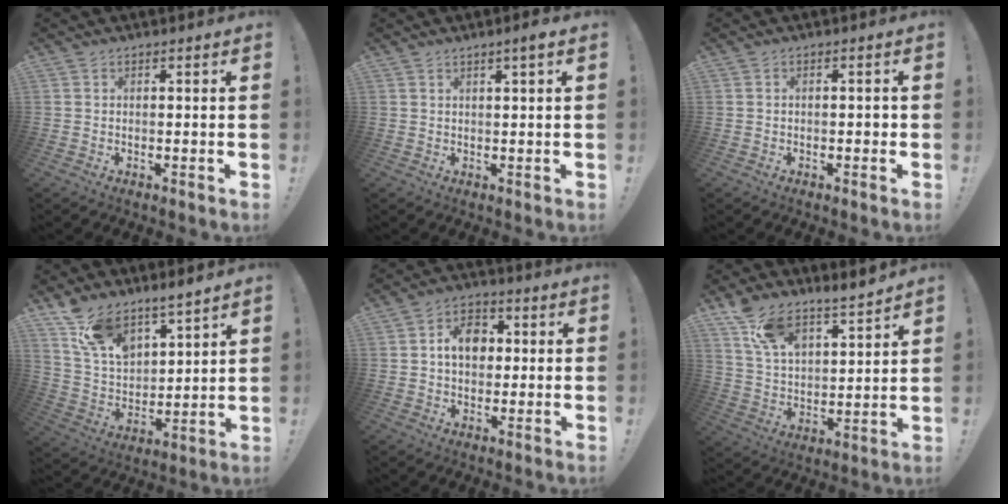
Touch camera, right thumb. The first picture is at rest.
{"total": 2.9, "force": [1.3, 0.1, 2.5], "torque": [-0.040, -0.003, 0.019]}
{"total": 0.9, "force": [-0.5, 0.5, 0.5], "torque": [-0.008, 0.005, -0.009]}
{"total": 11.3, "force": [10.0, 3.9, 3.3], "torque": [-0.086, -0.075, 0.192]}
{"total": 8.9, "force": [1.2, 6.8, 5.7], "torque": [-0.079, 0.009, 0.021]}
{"total": 10.6, "force": [9.5, 3.1, 3.4], "torque": [-0.084, -0.070, 0.177]}